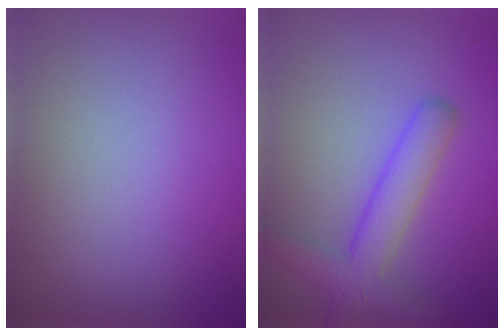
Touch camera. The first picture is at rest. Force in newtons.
{"total": 4.3, "press": 4.3, "slide": 0.2}